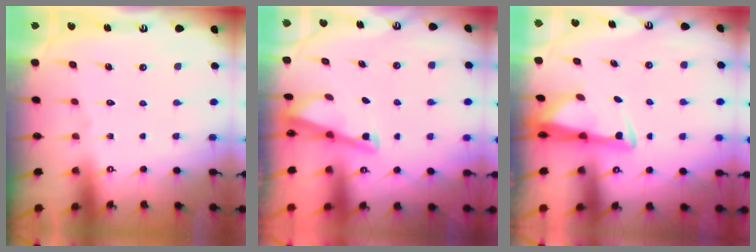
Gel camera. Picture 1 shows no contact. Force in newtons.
{"total": 2.8, "press": 2.8, "slide": 0.3}
{"total": 2.9, "press": 2.7, "slide": 0.9}